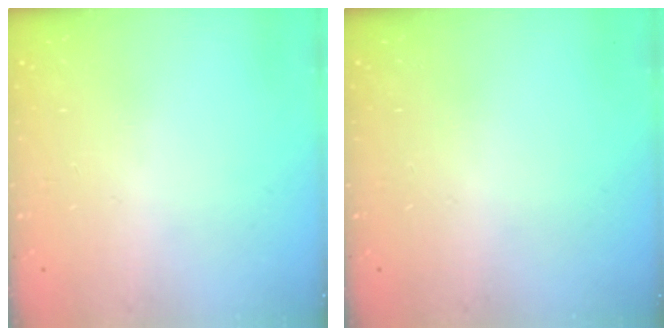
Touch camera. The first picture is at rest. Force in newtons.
{"total": 0.0}